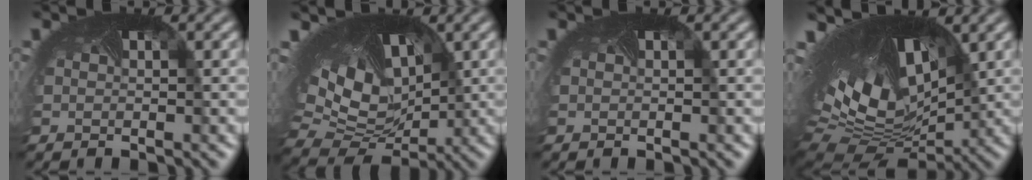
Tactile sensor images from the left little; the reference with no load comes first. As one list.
[{"total": 11.7, "force": [3.7, 7.4, 8.3], "torque": [-0.185, 0.007, 0.086]}, {"total": 0.0}, {"total": 15.5, "force": [2.7, 8.5, 12.7], "torque": [-0.237, 0.012, 0.072]}]